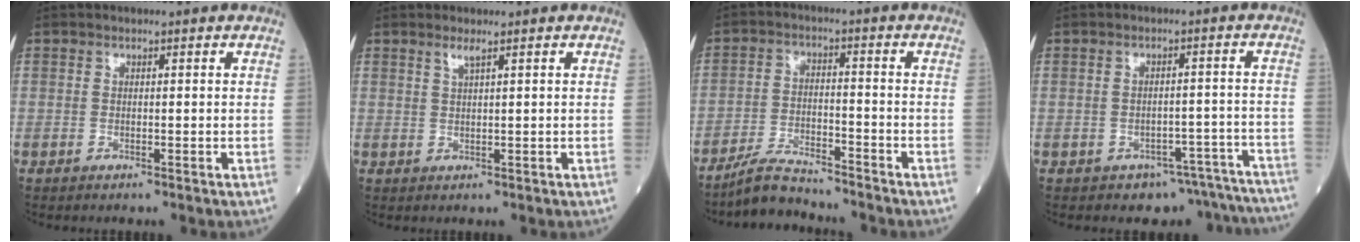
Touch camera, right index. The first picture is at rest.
{"total": 1.3, "force": [0.9, -0.3, 0.9], "torque": [-0.022, -0.002, 0.020]}
{"total": 6.5, "force": [-6.3, 0.8, 1.5], "torque": [-0.029, -0.009, -0.113]}
{"total": 11.0, "force": [-10.3, 3.8, 0.4], "torque": [0.021, 0.045, -0.114]}